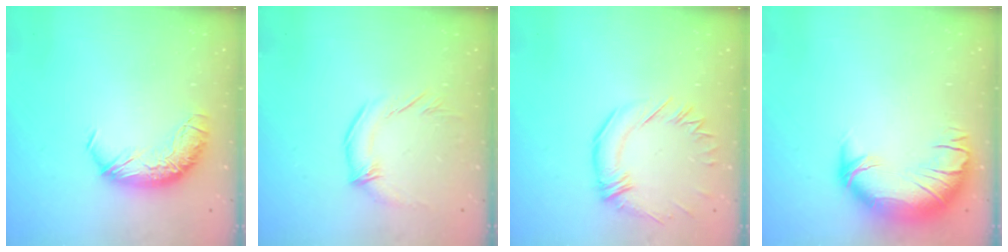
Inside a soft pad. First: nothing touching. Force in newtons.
{"total": 1.1, "press": 0.9, "slide": 0.7}
{"total": 0.9, "press": 0.0, "slide": 0.9}
{"total": 2.1, "press": 0.9, "slide": 2.0}